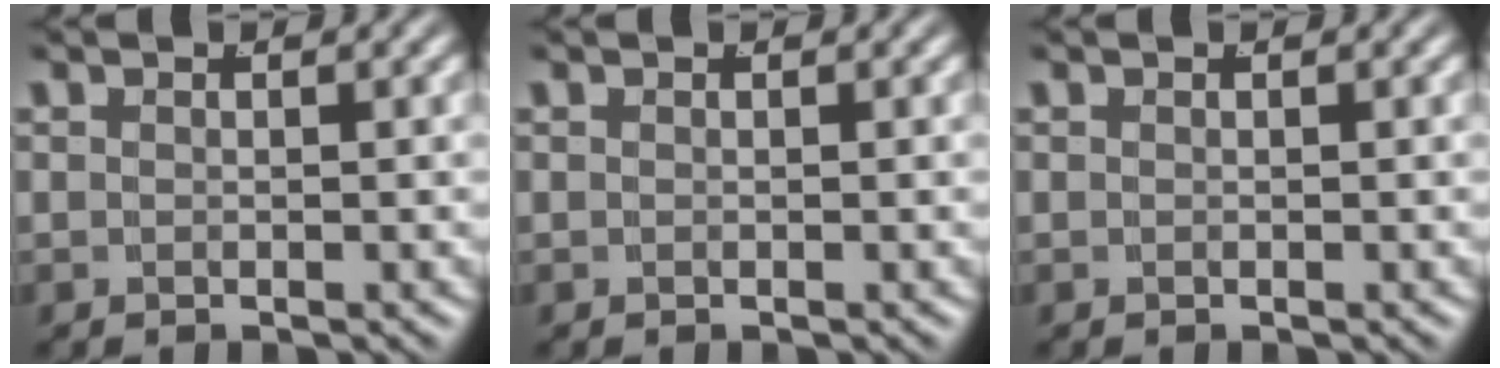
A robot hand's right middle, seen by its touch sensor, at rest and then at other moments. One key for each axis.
{"total": 0.0}
{"total": 0.0}